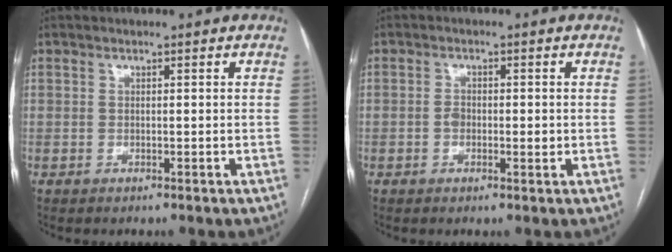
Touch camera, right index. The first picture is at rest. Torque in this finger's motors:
{"motor_torque": [0.61, 0.10, 0.26, 0.05]}